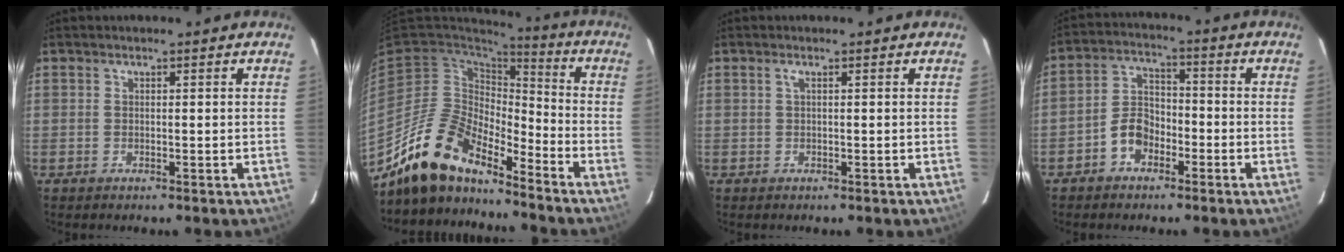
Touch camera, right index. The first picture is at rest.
{"total": 15.2, "force": [-13.1, 4.8, 6.2], "torque": [-0.128, 0.002, -0.250]}
{"total": 0.7, "force": [0.2, -0.2, 0.7], "torque": [-0.013, 0.003, 0.001]}
{"total": 6.1, "force": [-3.4, 4.1, 3.0], "torque": [-0.061, 0.024, -0.058]}